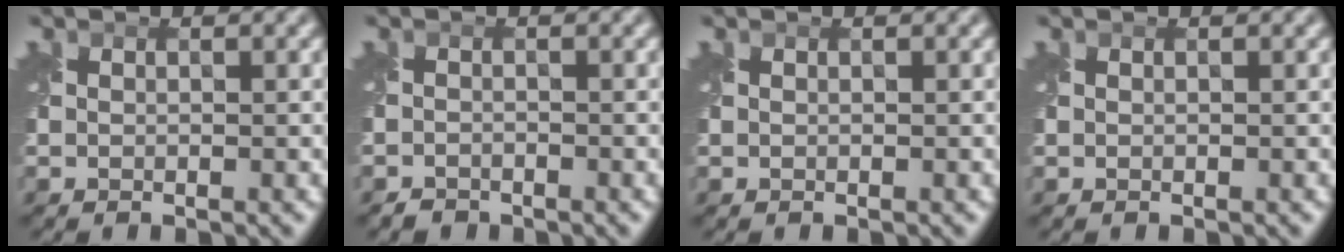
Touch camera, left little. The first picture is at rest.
{"total": 1.2, "force": [-1.1, 0.4, -0.1], "torque": [0.004, -0.004, -0.024]}
{"total": 0.0}
{"total": 0.0}